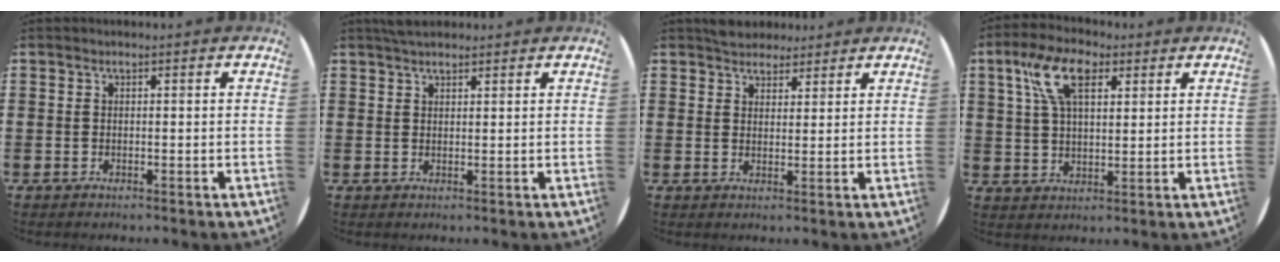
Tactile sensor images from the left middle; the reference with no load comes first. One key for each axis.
{"total": 2.0, "fx": 1.8, "fy": 0.6, "fz": 0.6, "tx": -0.007, "ty": 0.001, "tz": 0.034}
{"total": 3.4, "fx": 3.1, "fy": 1.4, "fz": 0.1, "tx": -0.003, "ty": -0.003, "tz": 0.060}
{"total": 8.7, "fx": 4.5, "fy": 4.4, "fz": 6.0, "tx": -0.134, "ty": 0.017, "tz": 0.083}